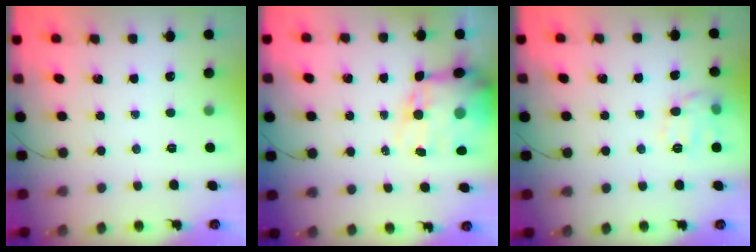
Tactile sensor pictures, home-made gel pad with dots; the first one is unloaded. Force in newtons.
{"total": 14.7, "press": 14.3, "slide": 3.6}
{"total": 9.9, "press": 9.9, "slide": 0.7}